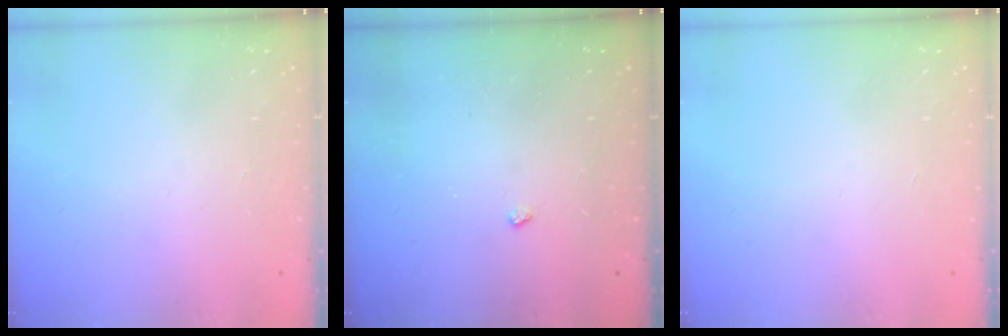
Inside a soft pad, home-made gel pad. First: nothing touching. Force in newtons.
{"total": 3.0, "press": 2.9, "slide": 0.4}
{"total": 0.0}